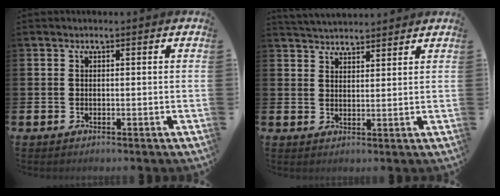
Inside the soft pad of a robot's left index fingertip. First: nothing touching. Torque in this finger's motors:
{"motor_torque": [0.95, -1.18, 0.46, 0.13]}